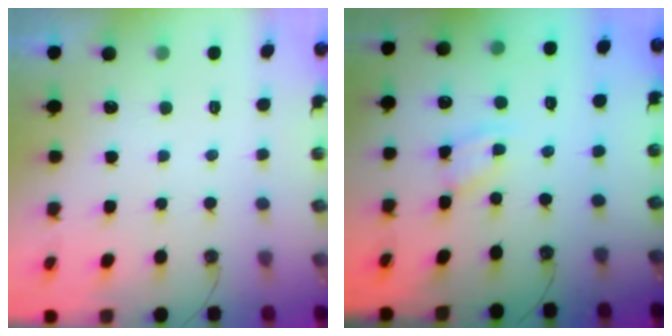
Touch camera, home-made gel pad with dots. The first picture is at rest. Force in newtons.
{"total": 2.3, "press": 2.3, "slide": 0.1}